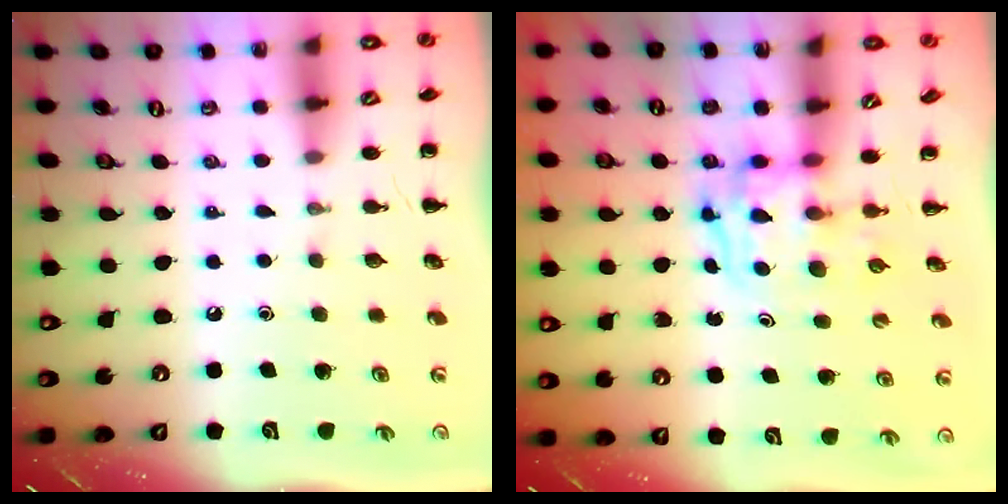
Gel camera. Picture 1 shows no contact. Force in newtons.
{"total": 3.4, "press": 3.4, "slide": 0.6}